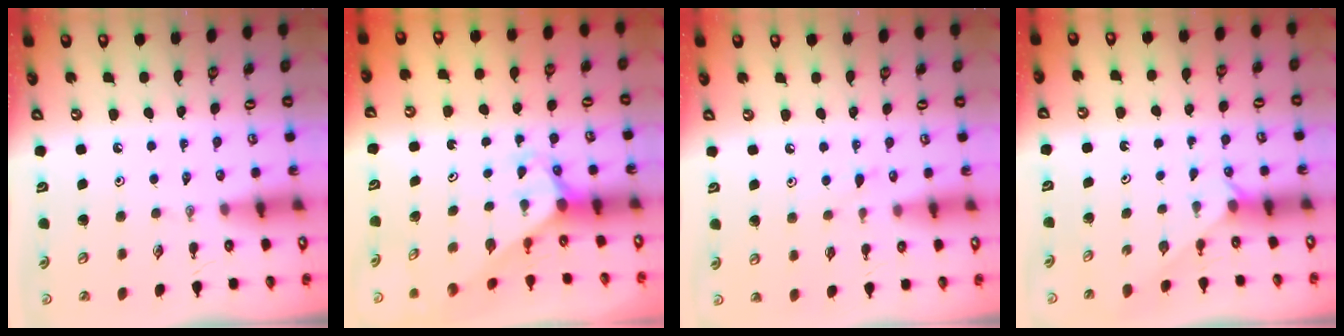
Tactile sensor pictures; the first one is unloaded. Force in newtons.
{"total": 2.3, "press": 2.3, "slide": 0.1}
{"total": 7.2, "press": 7.1, "slide": 0.5}
{"total": 1.8, "press": 1.8, "slide": 0.2}